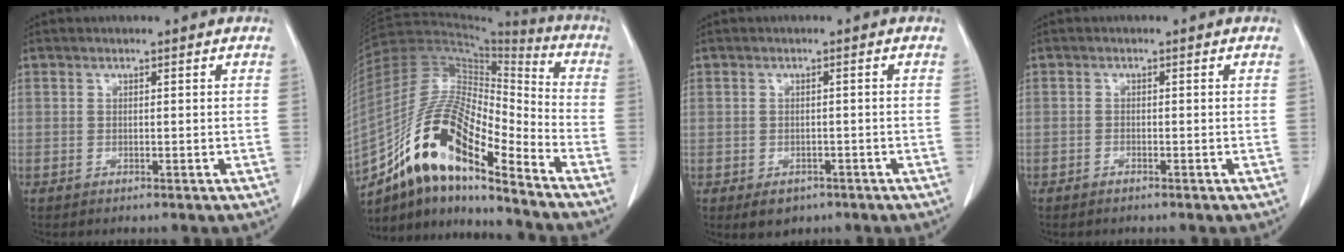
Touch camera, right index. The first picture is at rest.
{"total": 17.6, "force": [-11.5, 4.0, 12.7], "torque": [-0.245, 0.022, -0.203]}
{"total": 3.3, "force": [-1.9, 2.4, 1.3], "torque": [-0.011, 0.002, -0.016]}
{"total": 0.7, "force": [-0.6, 0.2, 0.3], "torque": [-0.007, 0.000, -0.011]}